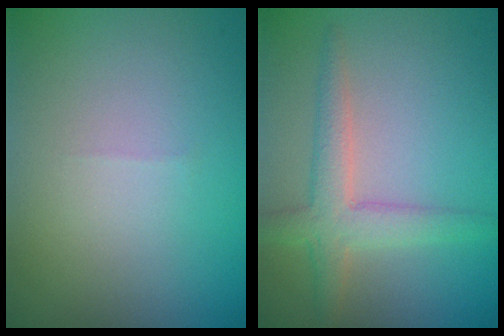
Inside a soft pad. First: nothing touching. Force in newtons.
{"total": 3.4, "press": 3.4, "slide": 0.2}